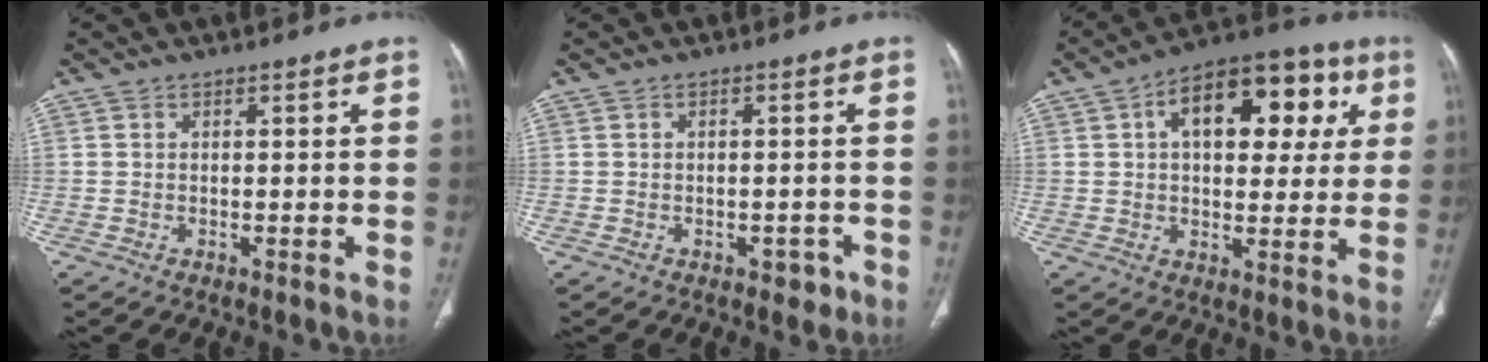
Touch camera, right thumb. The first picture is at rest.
{"total": 2.5, "force": [-1.4, 1.7, 1.2], "torque": [-0.001, 0.008, -0.013]}
{"total": 18.6, "force": [5.6, 10.3, 14.4], "torque": [-0.154, 0.019, 0.074]}